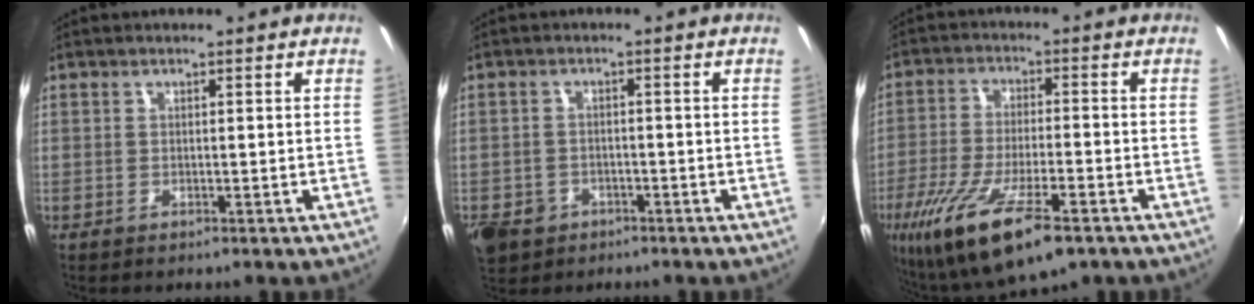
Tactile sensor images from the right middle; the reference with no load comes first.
{"total": 7.4, "force": [-3.6, 5.8, 2.8], "torque": [-0.084, -0.006, -0.056]}
{"total": 18.8, "force": [-9.9, 4.5, 15.4], "torque": [-0.314, -0.067, -0.176]}